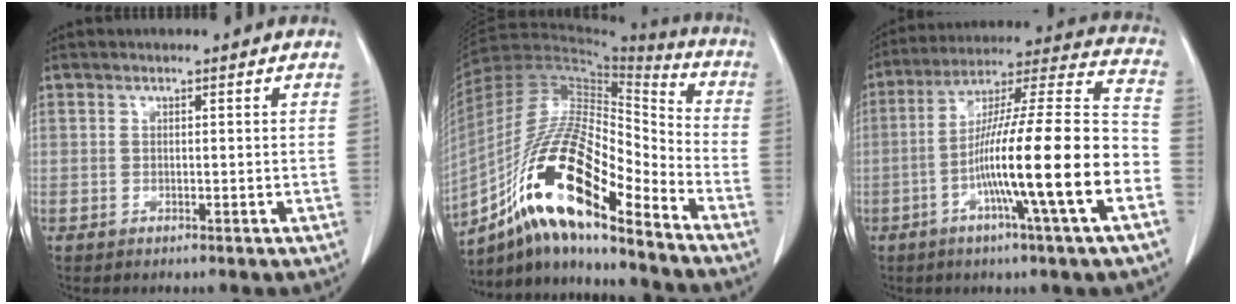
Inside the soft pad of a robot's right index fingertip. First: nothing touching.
{"total": 19.9, "force": [-11.4, 4.2, 15.8], "torque": [-0.315, 0.002, -0.202]}
{"total": 20.6, "force": [-6.6, -0.2, 19.5], "torque": [-0.304, 0.000, -0.117]}